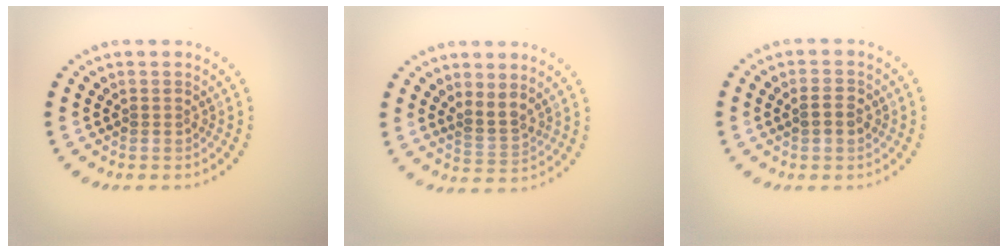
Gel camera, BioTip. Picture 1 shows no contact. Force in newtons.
{"total": 1.9, "press": 1.6, "slide": 1.1}
{"total": 1.3, "press": 1.3, "slide": 0.1}